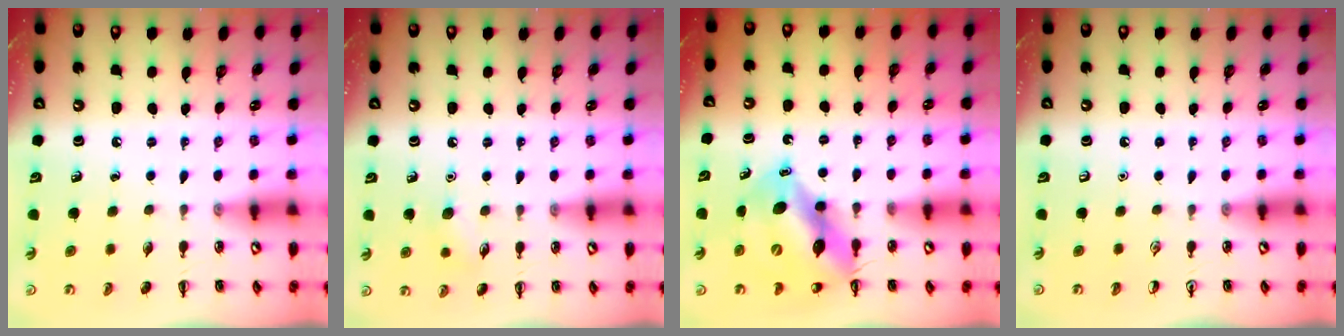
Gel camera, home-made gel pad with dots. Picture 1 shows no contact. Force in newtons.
{"total": 6.7, "press": 6.6, "slide": 1.3}
{"total": 12.9, "press": 12.3, "slide": 3.8}
{"total": 0.0}